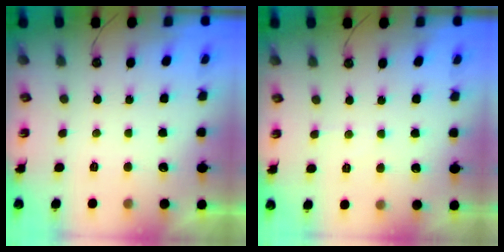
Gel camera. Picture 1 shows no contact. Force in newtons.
{"total": 3.4, "press": 3.4, "slide": 0.6}